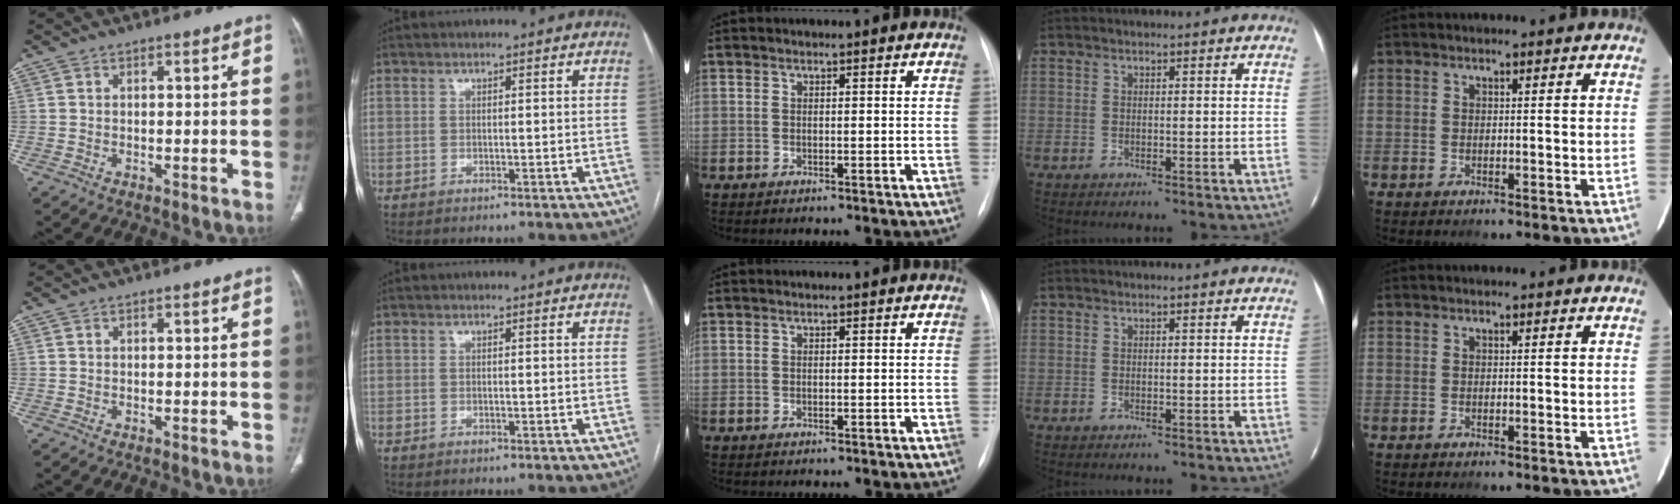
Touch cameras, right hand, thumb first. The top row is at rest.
{}